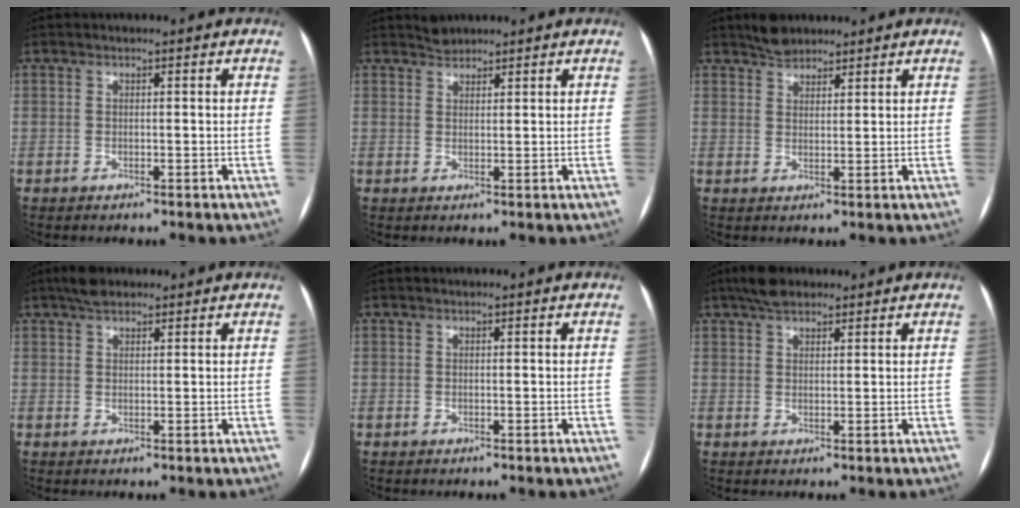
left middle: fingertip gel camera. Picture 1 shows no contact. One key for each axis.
{"total": 1.7, "fx": 1.6, "fy": 0.5, "fz": -0.1, "tx": -0.001, "ty": 0.005, "tz": 0.029}
{"total": 3.4, "fx": 3.0, "fy": 1.4, "fz": 0.7, "tx": -0.014, "ty": 0.009, "tz": 0.051}
{"total": 3.2, "fx": 2.4, "fy": 1.3, "fz": 1.5, "tx": -0.031, "ty": 0.015, "tz": 0.041}
{"total": 0.0}
{"total": 4.3, "fx": 3.3, "fy": 1.8, "fz": 2.0, "tx": -0.042, "ty": 0.017, "tz": 0.059}